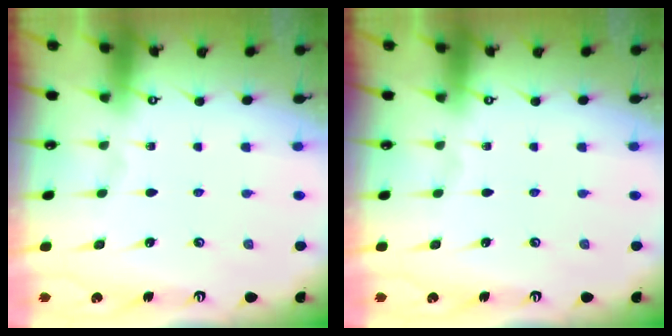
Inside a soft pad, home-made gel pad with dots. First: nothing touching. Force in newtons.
{"total": 0.0}